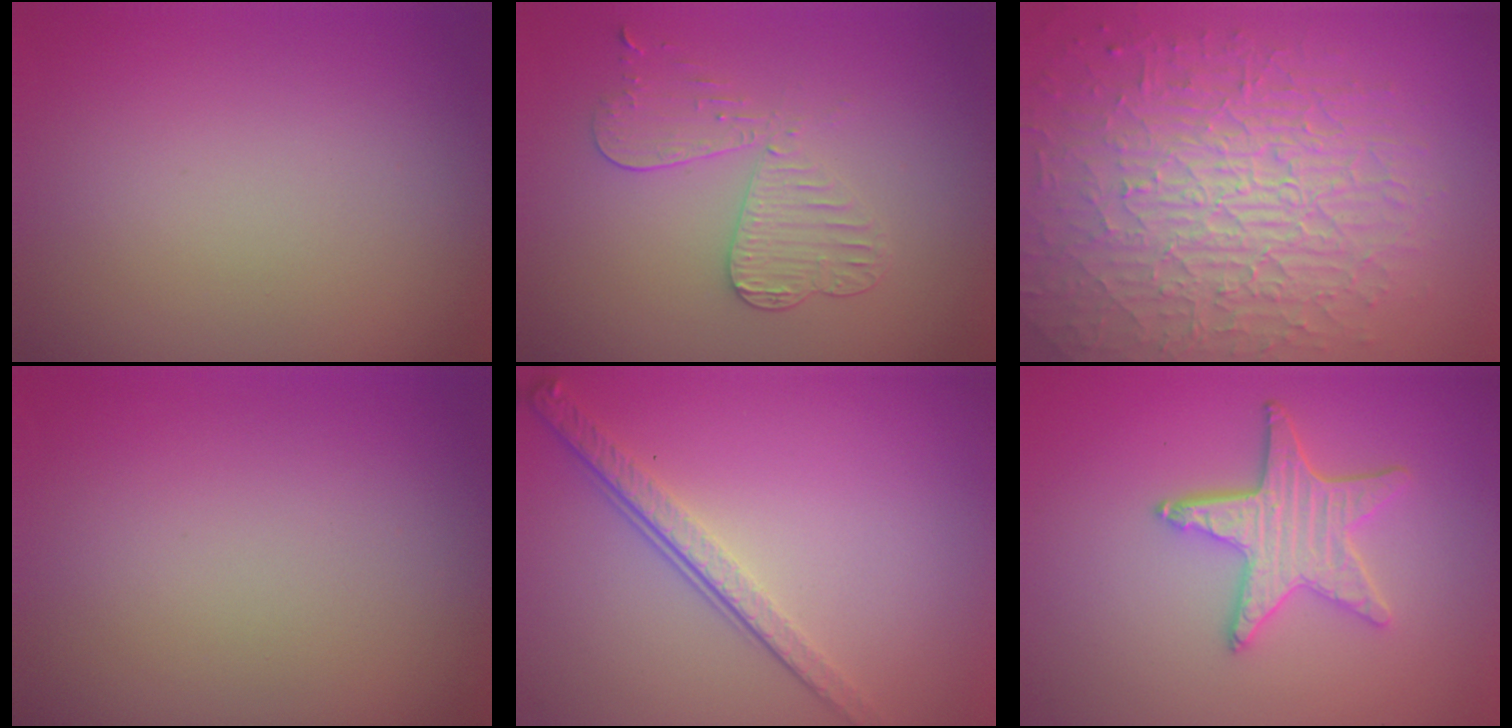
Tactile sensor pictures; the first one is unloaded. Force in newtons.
{"total": 3.7, "press": 3.3, "slide": 1.5}
{"total": 10.2, "press": 6.8, "slide": 7.6}
{"total": 0.0}
{"total": 4.0, "press": 2.8, "slide": 2.8}
{"total": 4.4, "press": 3.7, "slide": 2.4}